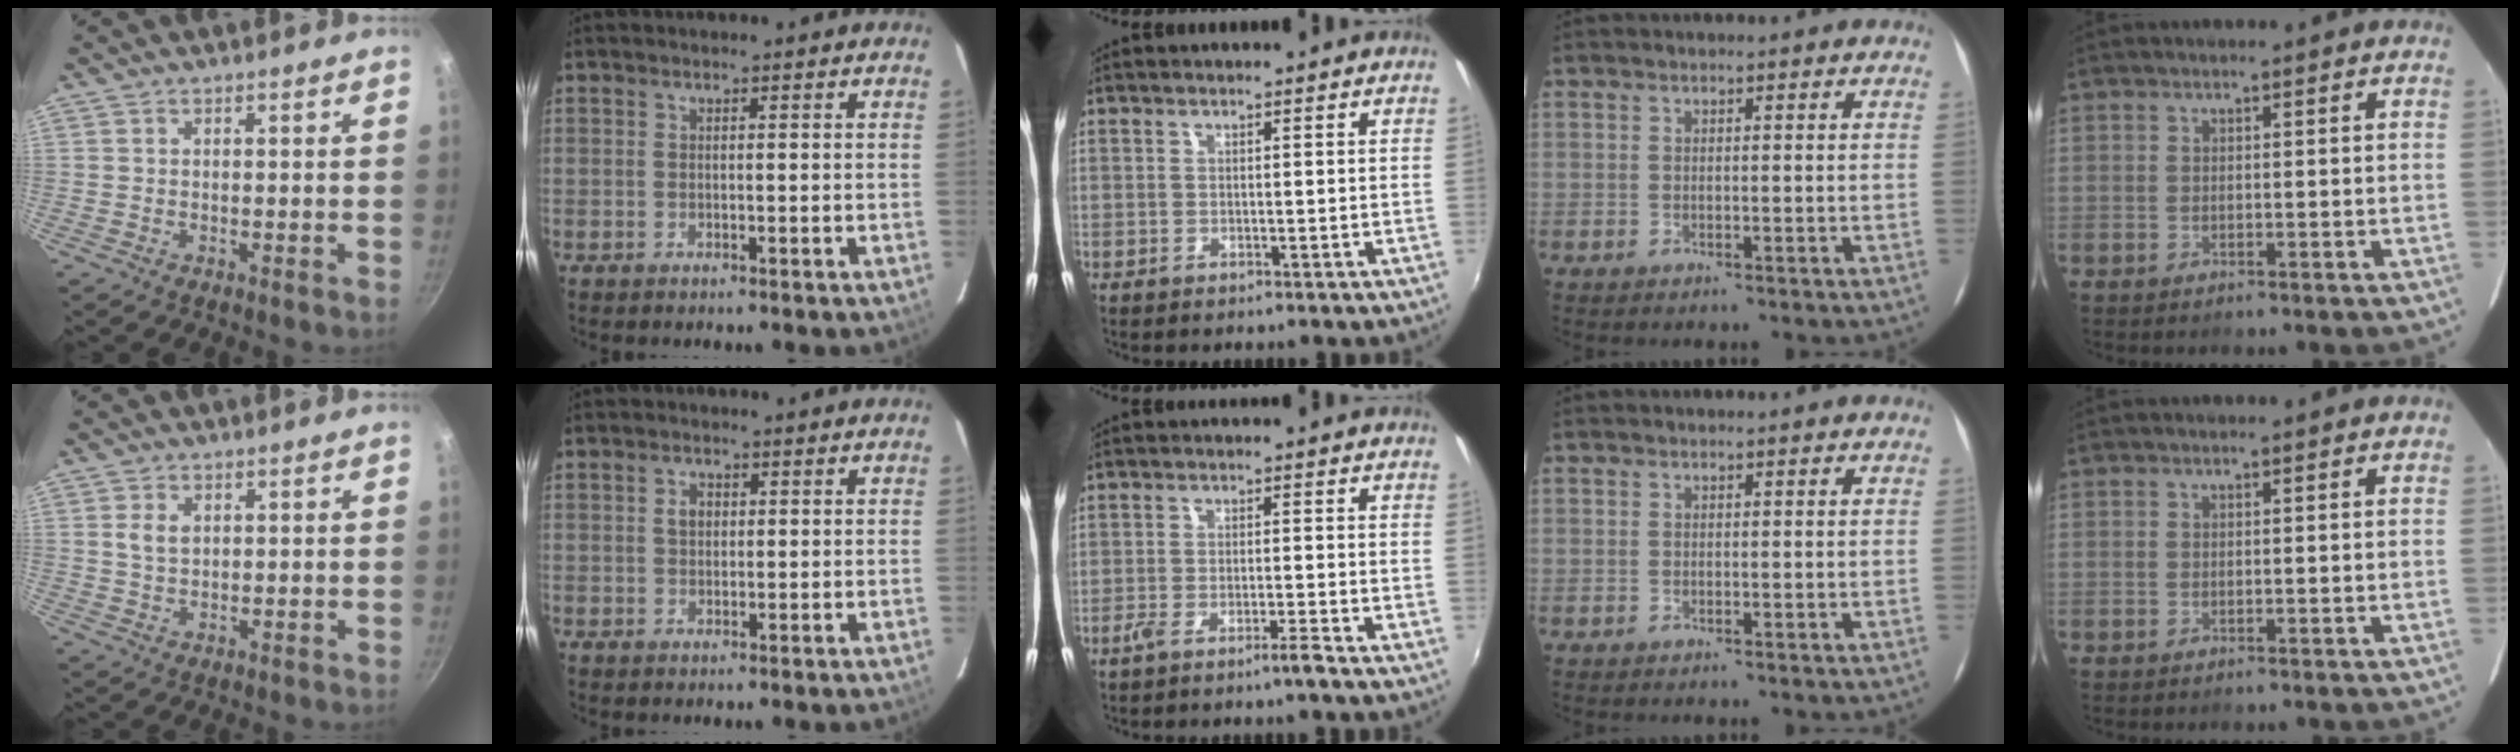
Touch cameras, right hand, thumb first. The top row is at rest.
{"thumb": {"total": 3.4, "force": [0.9, 2.3, 2.3], "torque": [-0.035, -0.002, 0.017]}, "index": {"total": 2.1, "force": [0.5, 1.7, 1.3], "torque": [-0.022, 0.007, 0.007]}, "middle": {"total": 3.4, "force": [-2.6, -0.4, 2.0], "torque": [-0.053, -0.002, -0.051]}}